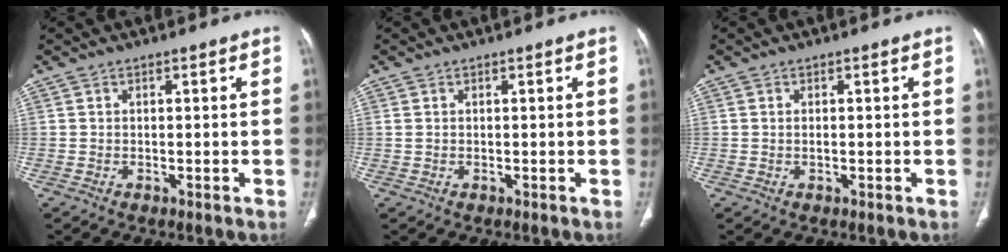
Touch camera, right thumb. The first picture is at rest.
{"total": 0.6, "force": [0.2, 0.4, 0.4], "torque": [-0.010, 0.009, 0.008]}
{"total": 0.7, "force": [0.0, 0.3, 0.6], "torque": [-0.015, 0.005, 0.003]}